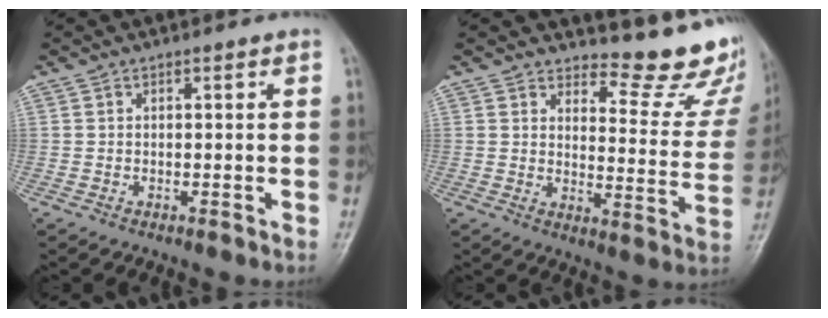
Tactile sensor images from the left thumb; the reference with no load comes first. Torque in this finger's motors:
{"motor_torque": [0.03, -0.13, -0.26, -0.33, 0.04]}